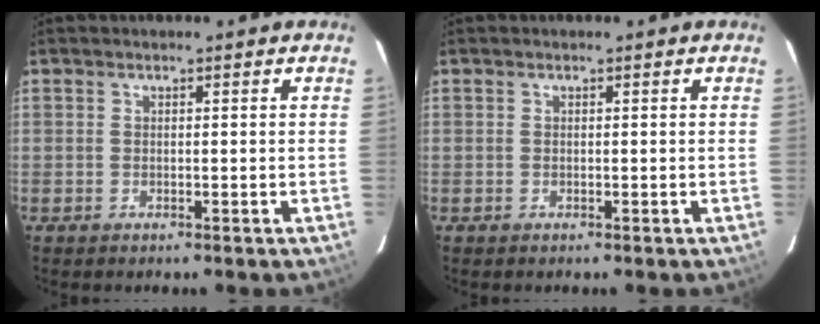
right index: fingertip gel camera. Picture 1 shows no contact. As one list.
[{"total": 0.0}]